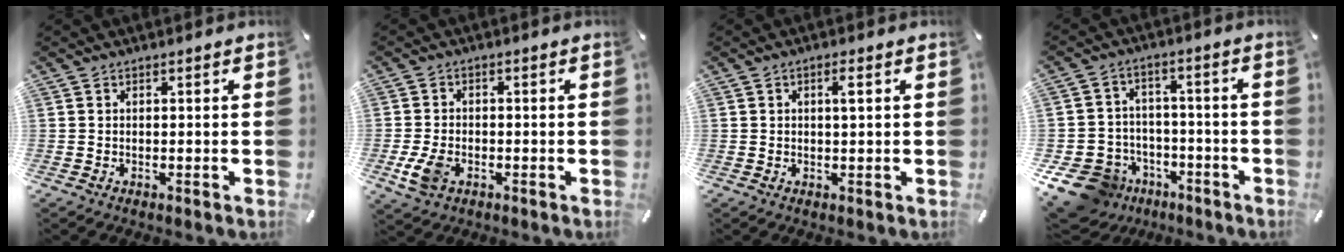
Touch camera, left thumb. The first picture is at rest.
{"total": 6.0, "force": [-2.0, 4.1, 3.8], "torque": [-0.094, 0.003, -0.039]}
{"total": 2.0, "force": [0.6, 0.5, 1.9], "torque": [-0.031, 0.001, 0.007]}
{"total": 12.1, "force": [-6.8, 9.3, 3.9], "torque": [-0.095, 0.046, -0.115]}